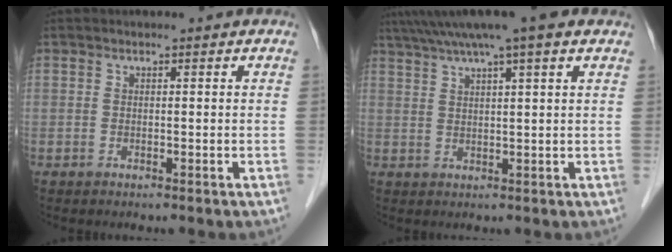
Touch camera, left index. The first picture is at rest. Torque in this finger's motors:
{"motor_torque": [0.50, -0.59, 0.99, 0.21]}